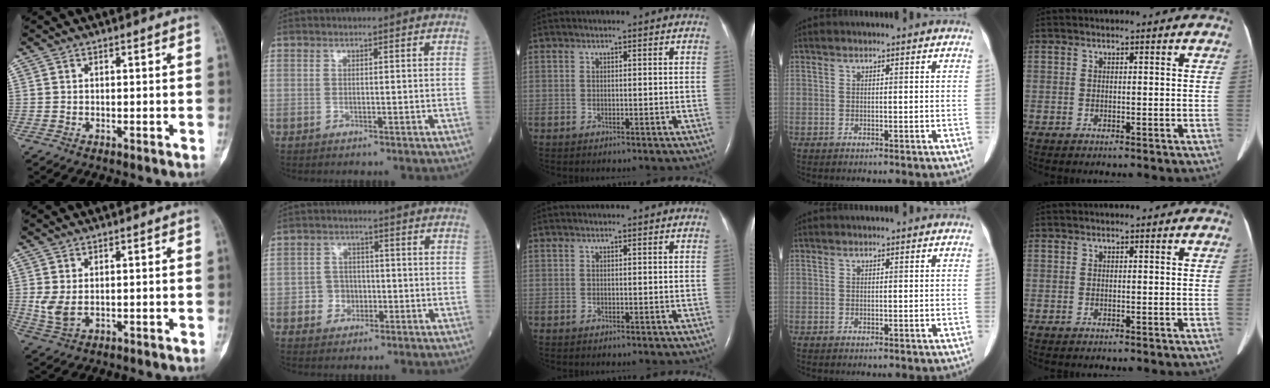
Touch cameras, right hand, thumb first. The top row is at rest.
{"thumb": {"total": 4.3, "force": [0.6, 2.4, 3.5], "torque": [-0.077, -0.005, 0.020]}, "index": {"total": 3.9, "force": [-1.2, 3.5, 1.2], "torque": [-0.016, 0.011, -0.019]}}